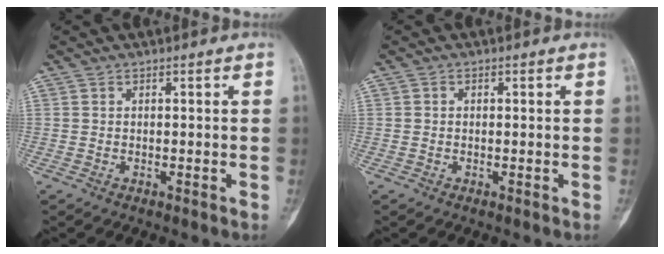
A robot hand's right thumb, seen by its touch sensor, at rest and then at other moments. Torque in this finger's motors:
{"motor_torque": [-0.60, -0.20, -0.36, 0.00, -0.03]}